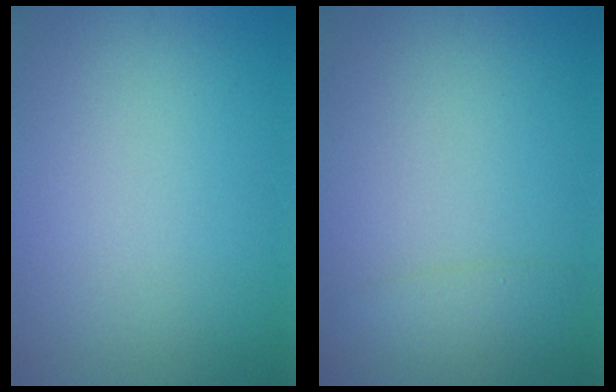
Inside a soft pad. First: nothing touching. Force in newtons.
{"total": 1.5, "press": 1.5, "slide": 0.0}